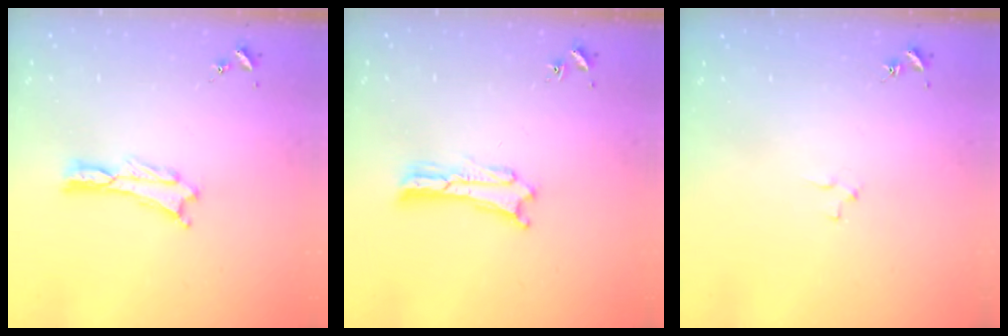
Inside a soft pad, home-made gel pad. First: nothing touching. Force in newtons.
{"total": 1.2, "press": 1.2, "slide": 0.2}
{"total": 1.9, "press": 1.9, "slide": 0.2}